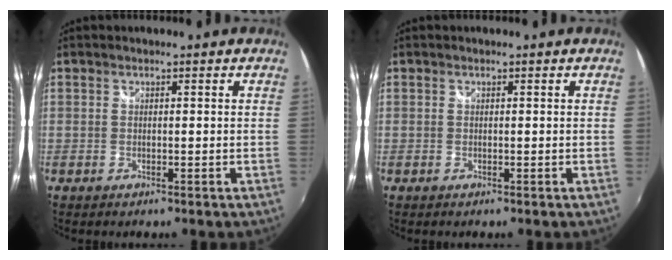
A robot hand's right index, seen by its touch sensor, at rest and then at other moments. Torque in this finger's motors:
{"motor_torque": [0.00, 0.00, 0.00, 0.00]}